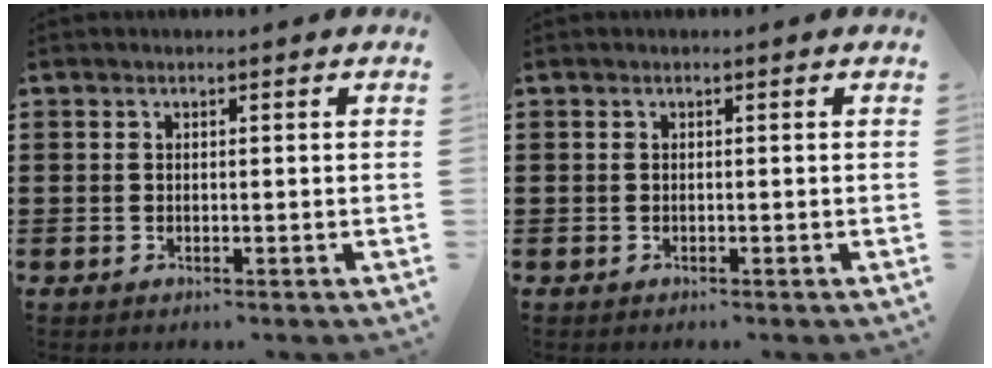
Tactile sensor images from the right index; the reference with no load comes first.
{"total": 0.0}